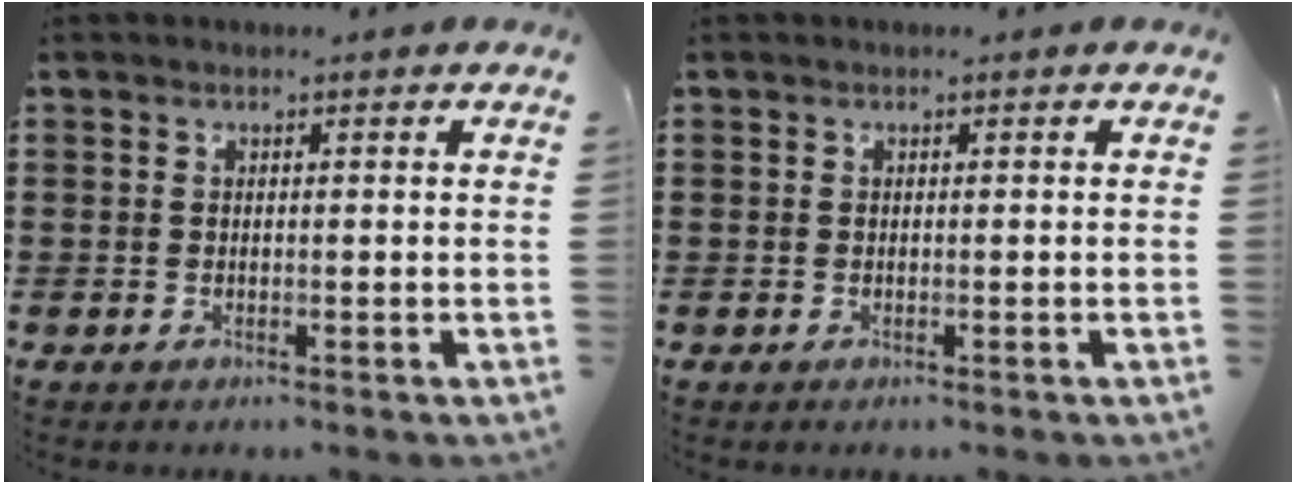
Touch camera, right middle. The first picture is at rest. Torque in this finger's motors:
{"motor_torque": [0.53, 0.04, 0.02, 0.01]}